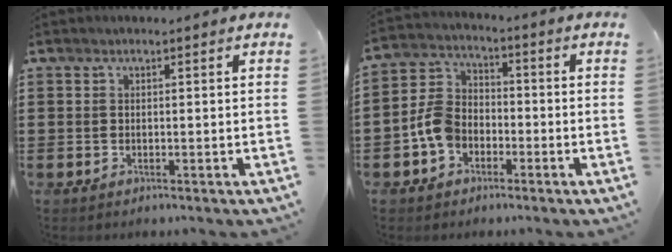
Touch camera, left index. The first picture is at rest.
{"total": 6.5, "force": [-2.8, 4.6, 3.6], "torque": [-0.101, 0.008, -0.061]}